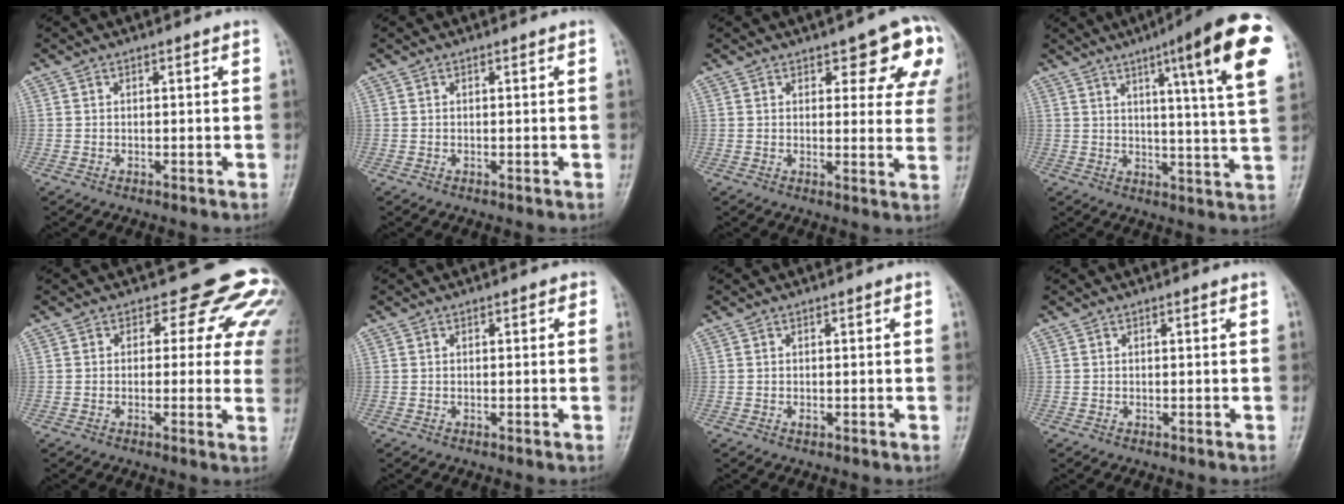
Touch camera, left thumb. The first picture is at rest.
{"total": 0.0}
{"total": 11.4, "force": [5.9, 4.7, 8.6], "torque": [-0.057, -0.024, 0.063]}
{"total": 18.6, "force": [8.5, 2.1, 16.5], "torque": [-0.207, -0.025, 0.105]}
{"total": 10.7, "force": [5.7, 6.8, 6.1], "torque": [-0.015, -0.017, 0.042]}
{"total": 0.7, "force": [0.1, 0.5, 0.4], "torque": [0.006, 0.003, -0.006]}
{"total": 0.6, "force": [-0.2, 0.4, 0.5], "torque": [-0.006, 0.001, -0.003]}
{"total": 0.0}